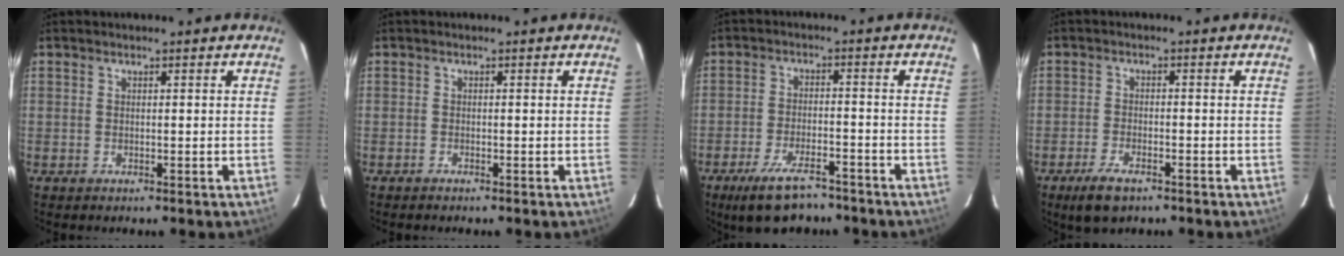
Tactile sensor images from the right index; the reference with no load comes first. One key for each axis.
{"total": 0.6, "fx": -0.6, "fy": 0.1, "fz": 0.1, "tx": -0.004, "ty": -0.001, "tz": -0.012}
{"total": 10.8, "fx": -8.1, "fy": 4.0, "fz": 5.9, "tx": -0.134, "ty": -0.012, "tz": -0.133}
{"total": 5.9, "fx": -4.1, "fy": 2.3, "fz": 3.6, "tx": -0.092, "ty": -0.011, "tz": -0.073}